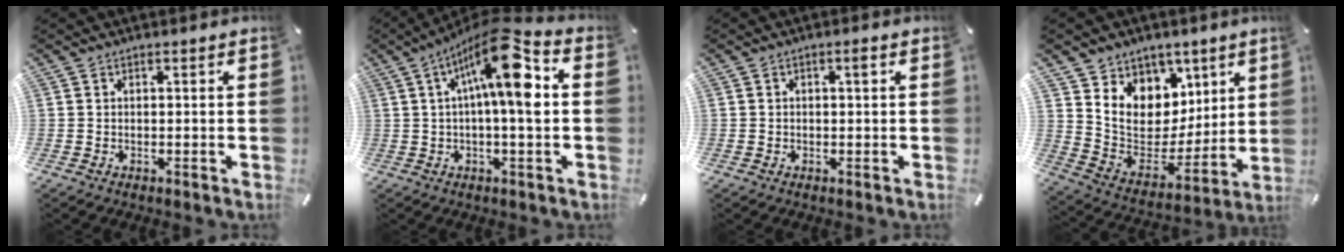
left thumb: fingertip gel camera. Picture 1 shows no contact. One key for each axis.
{"total": 15.8, "fx": 4.0, "fy": 4.2, "fz": 14.7, "tx": -0.252, "ty": -0.022, "tz": 0.056}
{"total": 1.5, "fx": 0.2, "fy": 0.7, "fz": 1.3, "tx": -0.025, "ty": 0.008, "tz": 0.000}
{"total": 9.9, "fx": 4.1, "fy": 9.0, "fz": 0.9, "tx": -0.020, "ty": -0.059, "tz": 0.086}